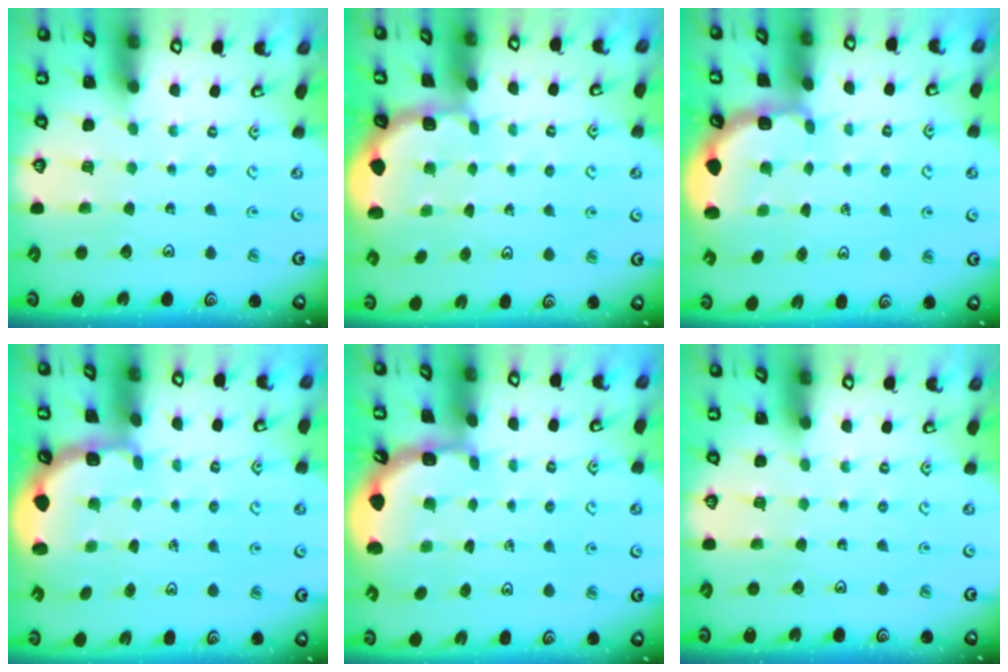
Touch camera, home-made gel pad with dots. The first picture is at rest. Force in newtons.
{"total": 1.9, "press": 1.8, "slide": 0.7}
{"total": 2.8, "press": 2.4, "slide": 1.4}
{"total": 2.8, "press": 2.2, "slide": 1.7}
{"total": 1.9, "press": 1.8, "slide": 0.6}
{"total": 0.0}